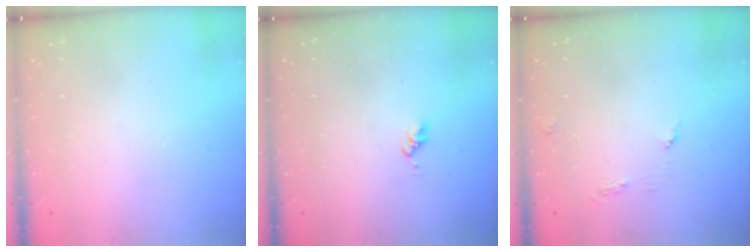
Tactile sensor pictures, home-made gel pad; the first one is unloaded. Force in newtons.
{"total": 2.6, "press": 2.6, "slide": 0.4}
{"total": 3.9, "press": 3.9, "slide": 0.3}